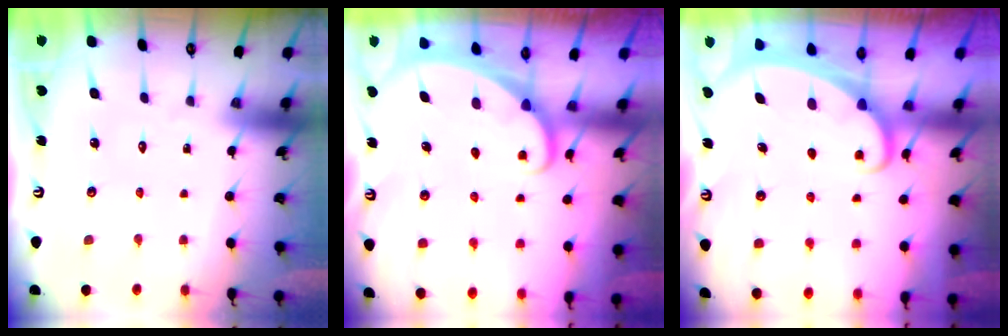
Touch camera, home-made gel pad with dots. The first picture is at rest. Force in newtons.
{"total": 1.8, "press": 1.7, "slide": 0.1}
{"total": 1.9, "press": 1.9, "slide": 0.1}